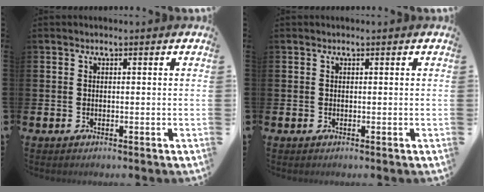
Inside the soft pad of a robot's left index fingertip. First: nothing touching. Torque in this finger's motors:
{"motor_torque": [0.06, -0.03, 0.04, -0.01]}